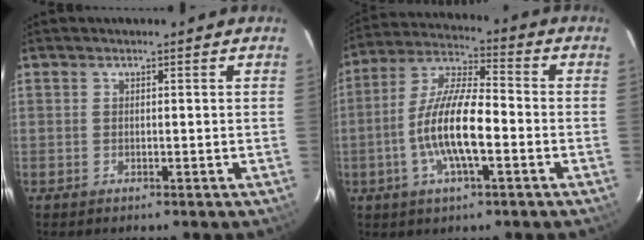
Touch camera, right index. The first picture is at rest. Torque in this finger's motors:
{"motor_torque": [1.14, -0.37, 0.99, 0.21]}